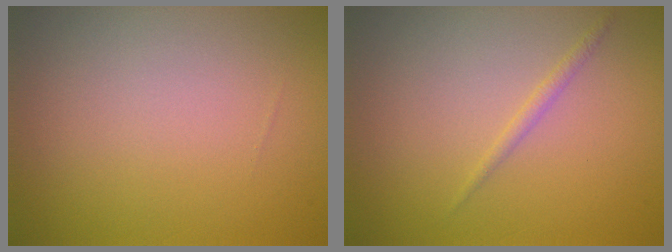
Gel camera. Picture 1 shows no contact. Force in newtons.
{"total": 0.8, "press": 0.8, "slide": 0.1}